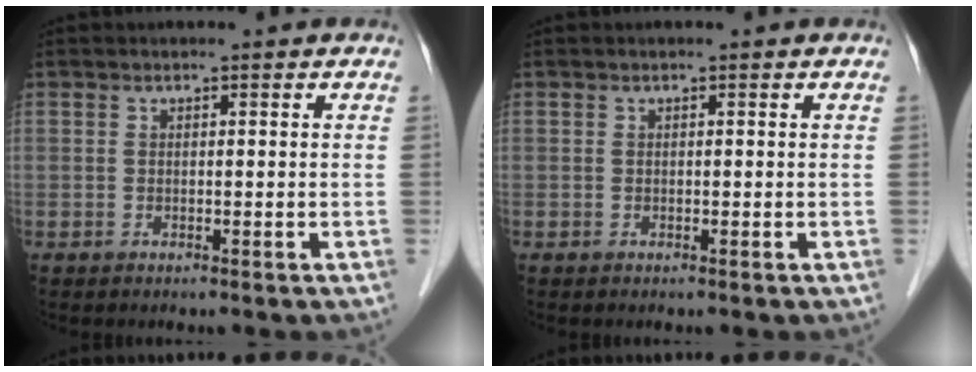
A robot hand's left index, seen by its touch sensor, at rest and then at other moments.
{"total": 0.0}